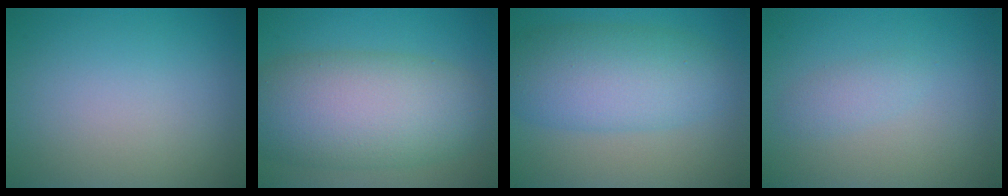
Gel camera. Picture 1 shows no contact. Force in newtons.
{"total": 10.2, "press": 10.2, "slide": 0.4}
{"total": 7.2, "press": 7.2, "slide": 0.2}
{"total": 1.4, "press": 1.4, "slide": 0.0}